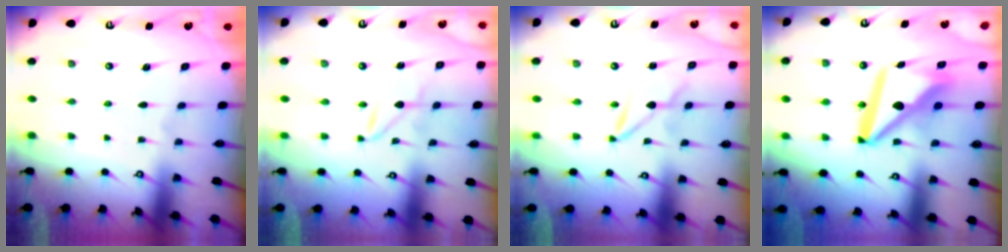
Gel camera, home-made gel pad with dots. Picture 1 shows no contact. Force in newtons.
{"total": 1.7, "press": 1.7, "slide": 0.1}
{"total": 2.5, "press": 2.5, "slide": 0.3}
{"total": 13.9, "press": 13.9, "slide": 1.5}